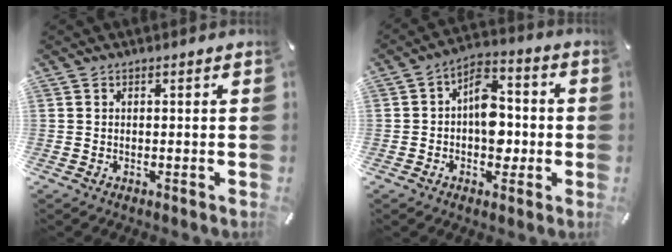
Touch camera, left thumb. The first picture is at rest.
{"total": 10.3, "force": [-1.2, 7.2, 7.2], "torque": [-0.083, 0.014, -0.018]}